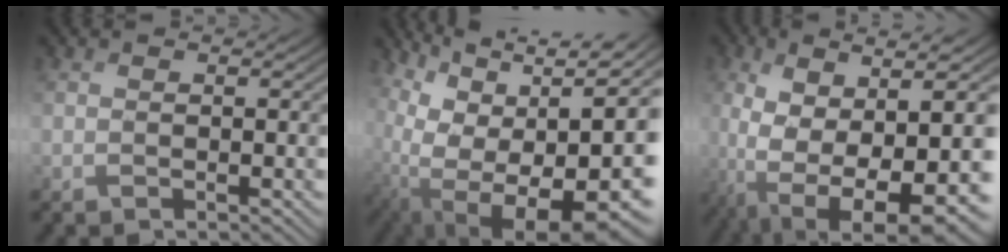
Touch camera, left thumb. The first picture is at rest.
{"total": 16.3, "force": [0.4, 10.3, 12.6], "torque": [-0.210, -0.045, 0.064]}
{"total": 17.3, "force": [-6.5, 8.1, 13.8], "torque": [-0.245, -0.047, -0.072]}